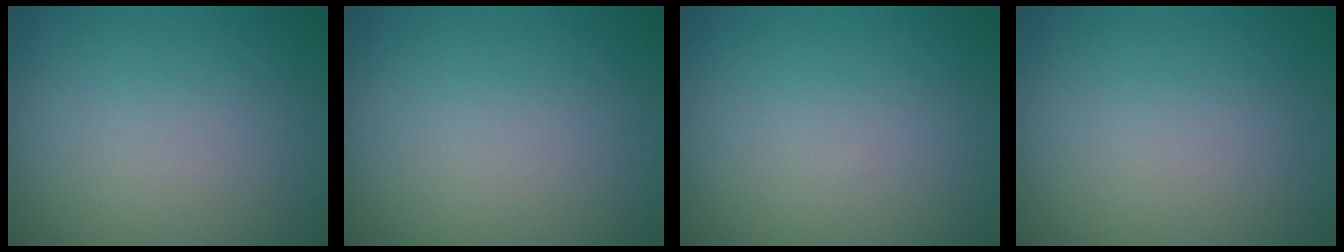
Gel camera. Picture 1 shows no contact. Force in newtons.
{"total": 0.0}
{"total": 0.0}
{"total": 0.0}